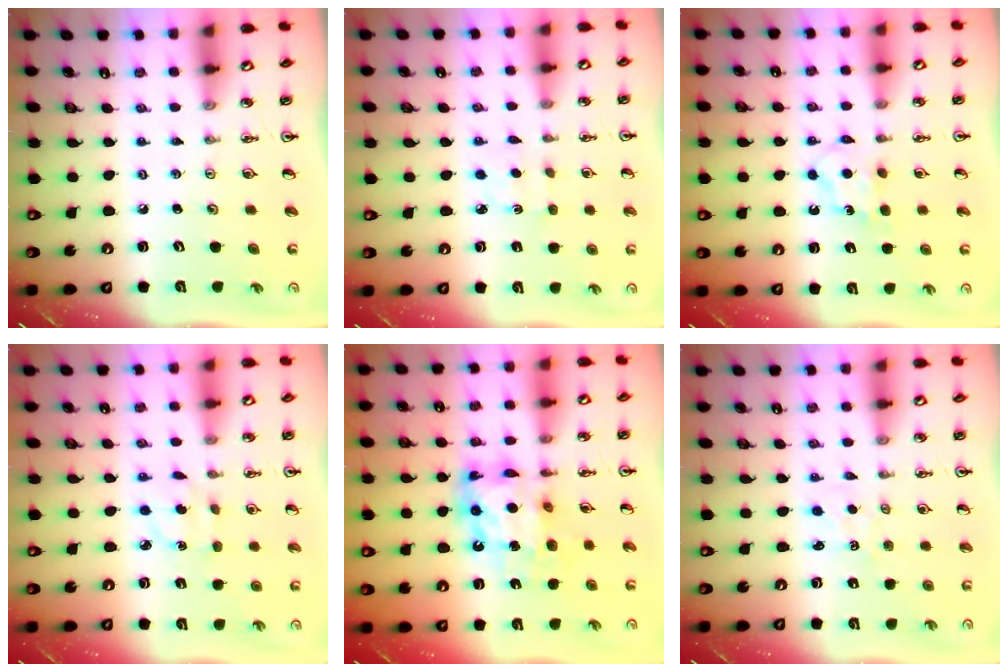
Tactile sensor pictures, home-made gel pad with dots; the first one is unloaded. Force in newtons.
{"total": 2.3, "press": 2.3, "slide": 0.4}
{"total": 4.8, "press": 4.8, "slide": 0.6}
{"total": 3.7, "press": 3.7, "slide": 0.5}
{"total": 12.4, "press": 12.4, "slide": 1.1}
{"total": 1.5, "press": 1.4, "slide": 0.3}